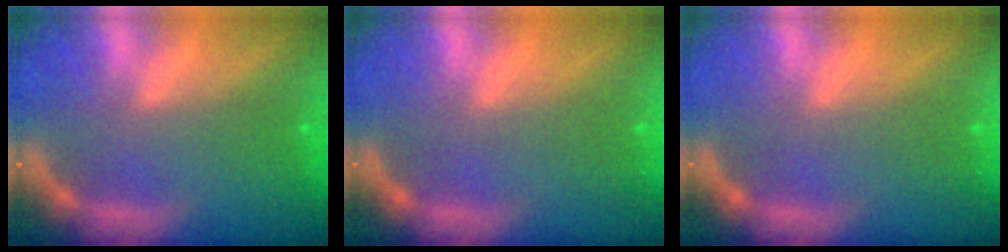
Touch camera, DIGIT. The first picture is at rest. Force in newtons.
{"total": 0.0}
{"total": 0.0}